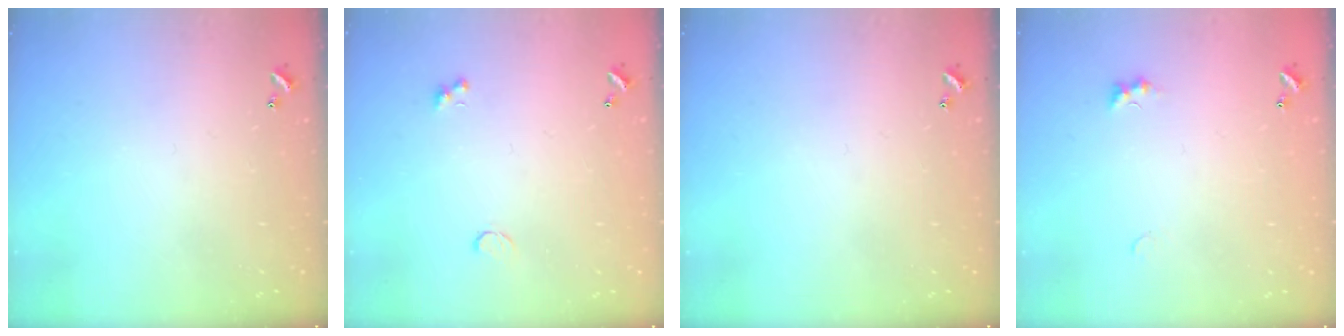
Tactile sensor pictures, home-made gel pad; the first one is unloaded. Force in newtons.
{"total": 0.6, "press": 0.4, "slide": 0.4}
{"total": 0.0}
{"total": 1.4, "press": 1.3, "slide": 0.5}